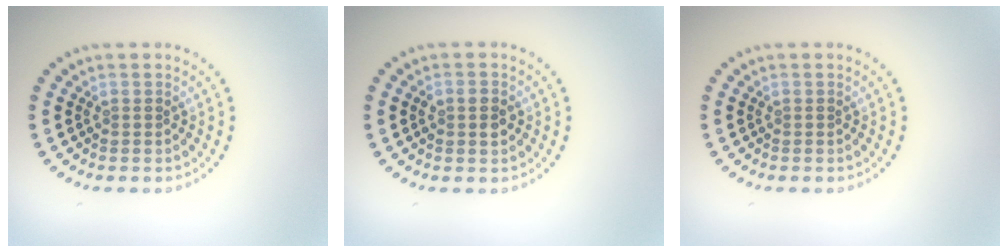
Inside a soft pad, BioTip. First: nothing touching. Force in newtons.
{"total": 1.4, "press": 1.4, "slide": 0.1}
{"total": 0.0}